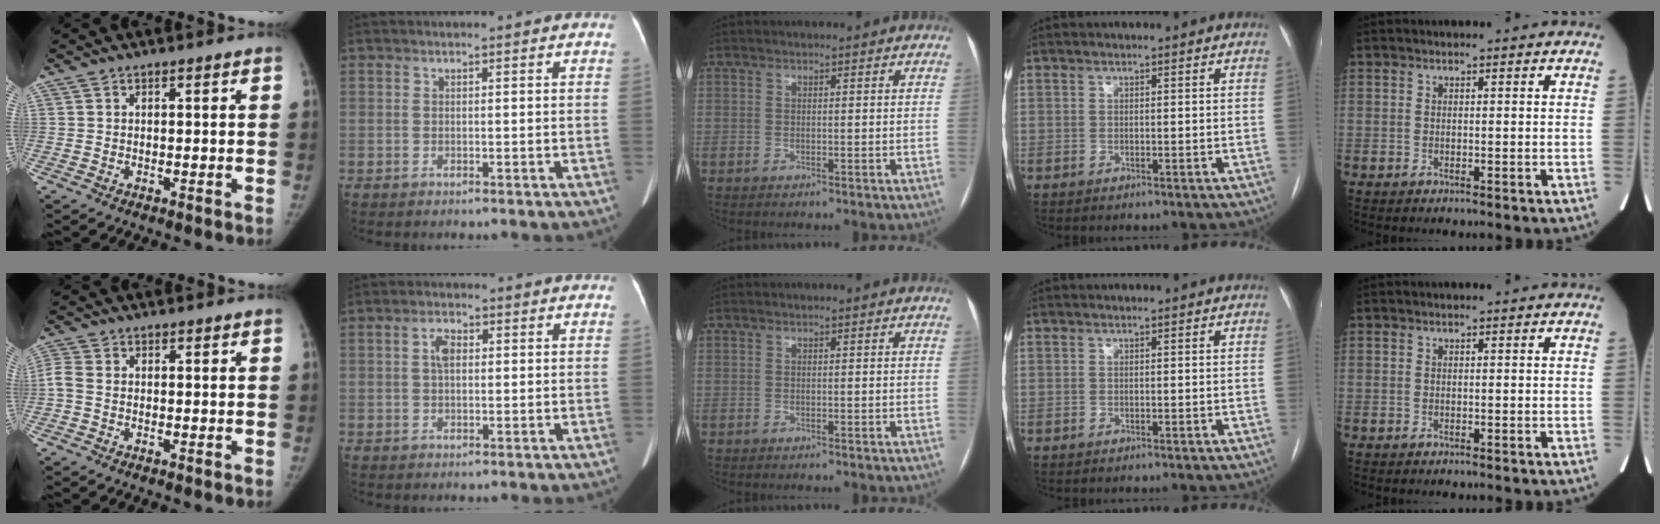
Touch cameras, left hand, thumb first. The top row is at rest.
{"thumb": {"total": 2.5, "force": [-0.5, 1.5, 1.9], "torque": [-0.052, -0.002, -0.020]}, "index": {"total": 2.8, "force": [0.6, 1.3, 2.4], "torque": [-0.049, 0.014, 0.010]}}